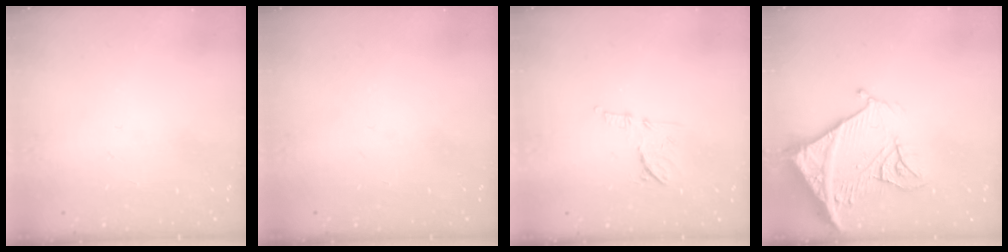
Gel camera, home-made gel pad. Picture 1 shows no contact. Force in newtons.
{"total": 0.0}
{"total": 8.3, "press": 8.3, "slide": 1.1}
{"total": 17.6, "press": 17.4, "slide": 2.1}